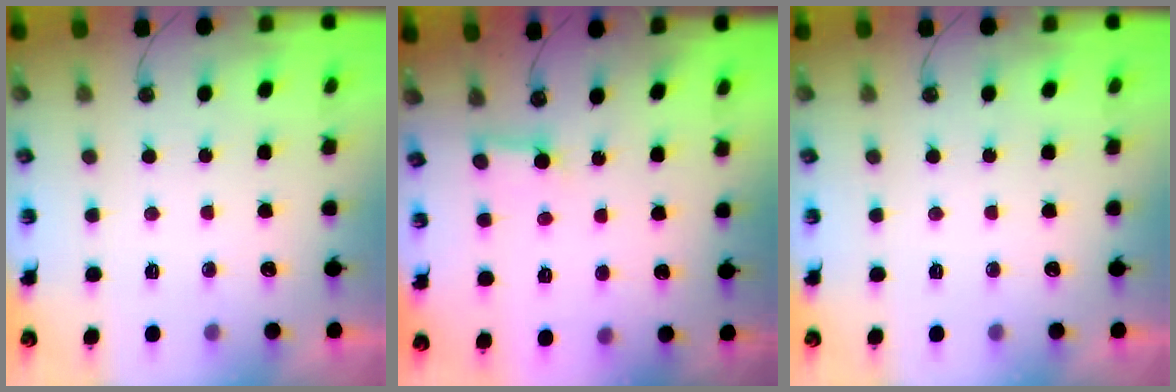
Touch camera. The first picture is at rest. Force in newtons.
{"total": 2.8, "press": 2.8, "slide": 0.3}
{"total": 0.0}